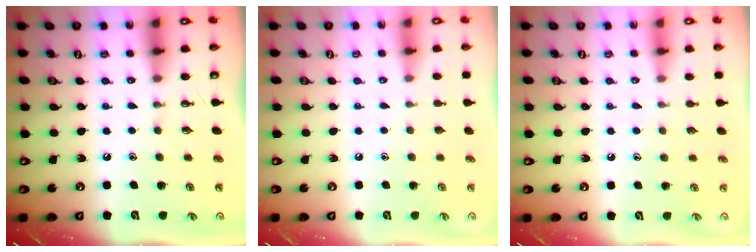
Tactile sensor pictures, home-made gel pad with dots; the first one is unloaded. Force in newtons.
{"total": 0.0}
{"total": 3.9, "press": 3.9, "slide": 0.3}